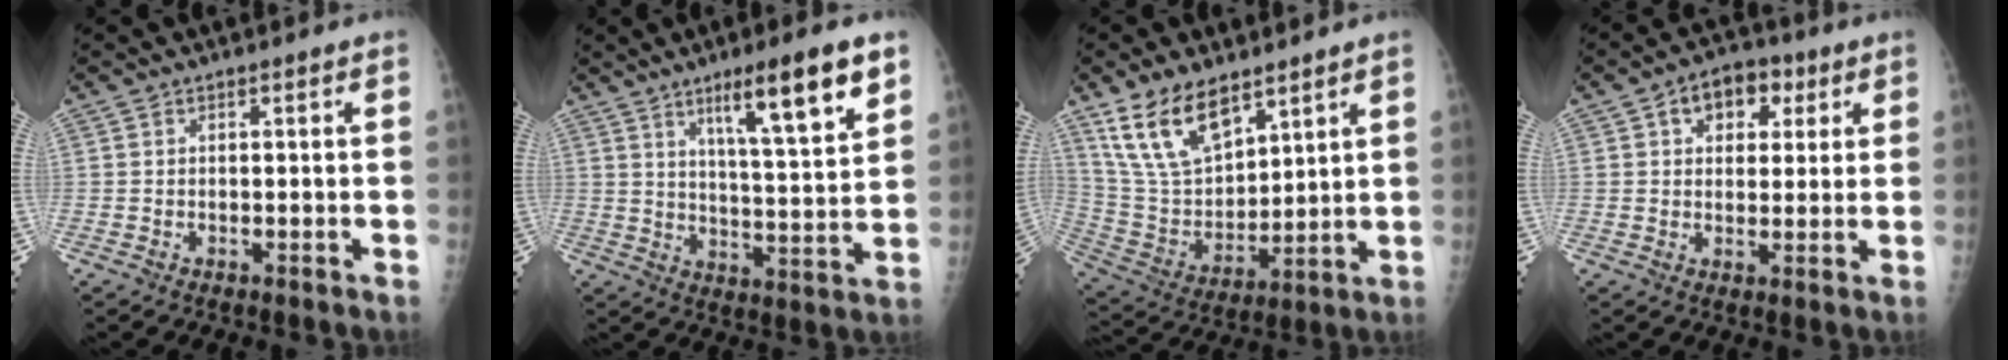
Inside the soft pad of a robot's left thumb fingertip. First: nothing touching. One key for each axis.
{"total": 14.3, "fx": 8.0, "fy": 1.9, "fz": 11.6, "tx": -0.173, "ty": -0.038, "tz": 0.128}
{"total": 15.5, "fx": 10.0, "fy": 7.8, "fz": 8.9, "tx": -0.137, "ty": -0.045, "tz": 0.209}
{"total": 9.0, "fx": 3.6, "fy": 6.2, "fz": 5.4, "tx": -0.039, "ty": 0.000, "tz": 0.048}